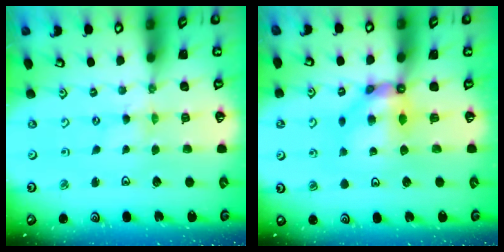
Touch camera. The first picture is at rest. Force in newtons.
{"total": 8.1, "press": 8.0, "slide": 0.8}